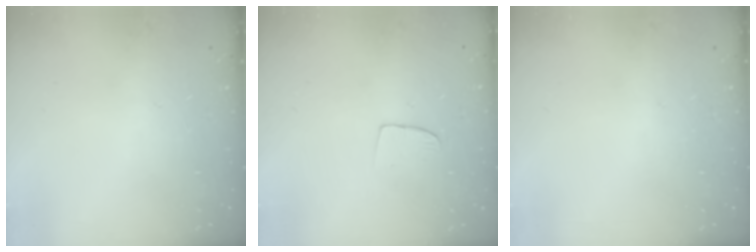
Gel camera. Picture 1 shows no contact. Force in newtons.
{"total": 5.8, "press": 5.7, "slide": 0.4}
{"total": 0.0}